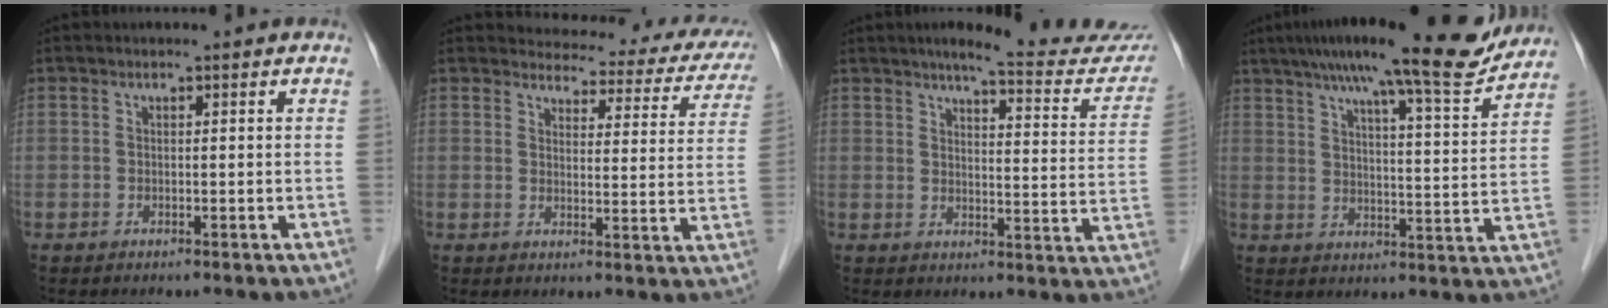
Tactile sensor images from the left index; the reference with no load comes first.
{"total": 16.3, "force": [15.1, 4.7, 3.9], "torque": [-0.018, -0.033, 0.144]}
{"total": 16.5, "force": [14.9, 2.0, 6.8], "torque": [-0.070, -0.043, 0.166]}
{"total": 18.9, "force": [15.8, 1.4, 10.4], "torque": [-0.159, 0.008, 0.214]}